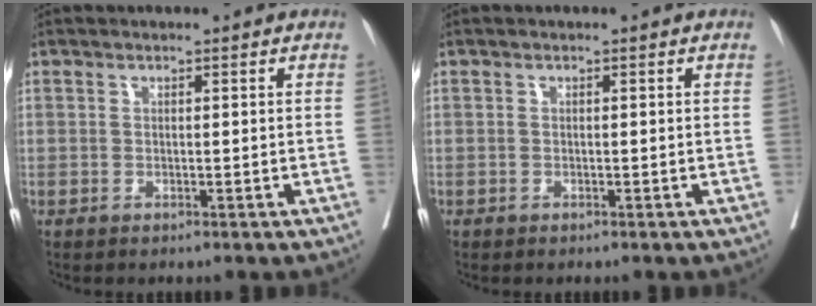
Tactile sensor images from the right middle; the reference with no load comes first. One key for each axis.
{"total": 0.0}